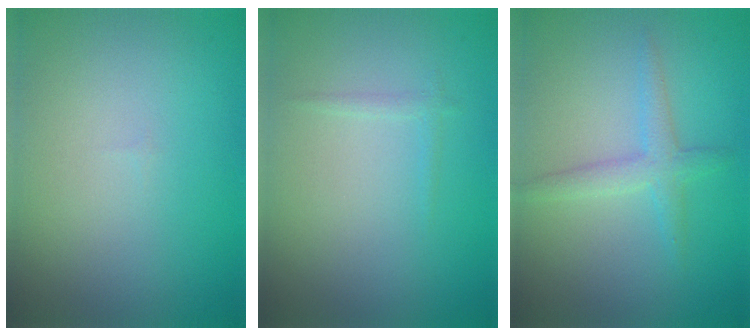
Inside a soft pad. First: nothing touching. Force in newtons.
{"total": 0.6, "press": 0.6, "slide": 0.0}
{"total": 2.2, "press": 2.2, "slide": 0.1}